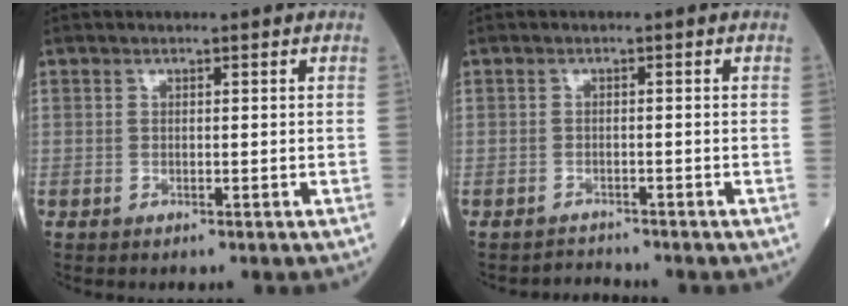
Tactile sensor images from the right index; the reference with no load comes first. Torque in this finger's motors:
{"motor_torque": [0.00, -0.01, -0.05, 0.01]}